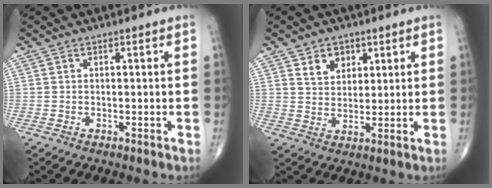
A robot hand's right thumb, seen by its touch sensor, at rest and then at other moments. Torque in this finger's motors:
{"motor_torque": [-0.72, 0.28, 0.32, 0.48, -0.07]}